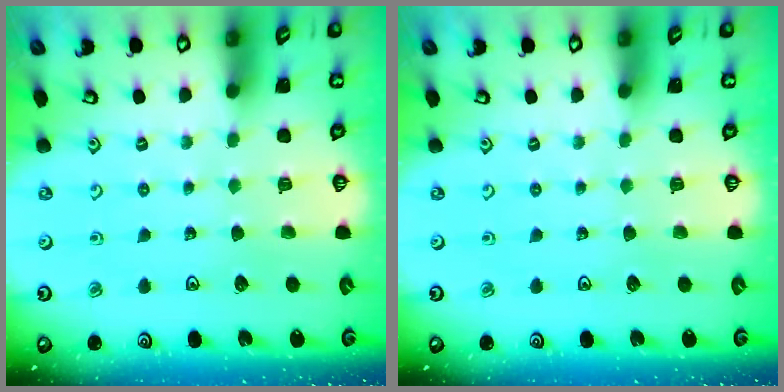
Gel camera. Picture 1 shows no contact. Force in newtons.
{"total": 0.0}